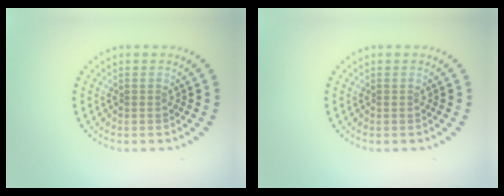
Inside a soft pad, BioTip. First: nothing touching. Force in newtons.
{"total": 0.0}